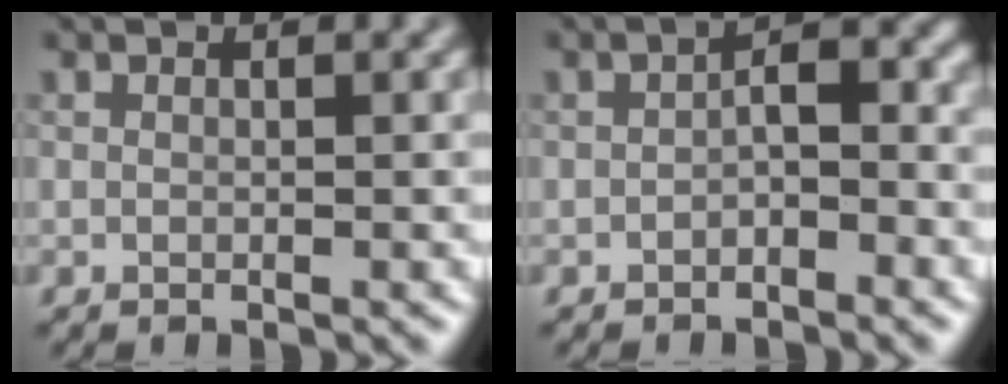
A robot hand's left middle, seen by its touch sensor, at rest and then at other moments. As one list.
[{"total": 2.4, "force": [-1.0, 1.0, 1.9], "torque": [-0.033, 0.010, -0.021]}]